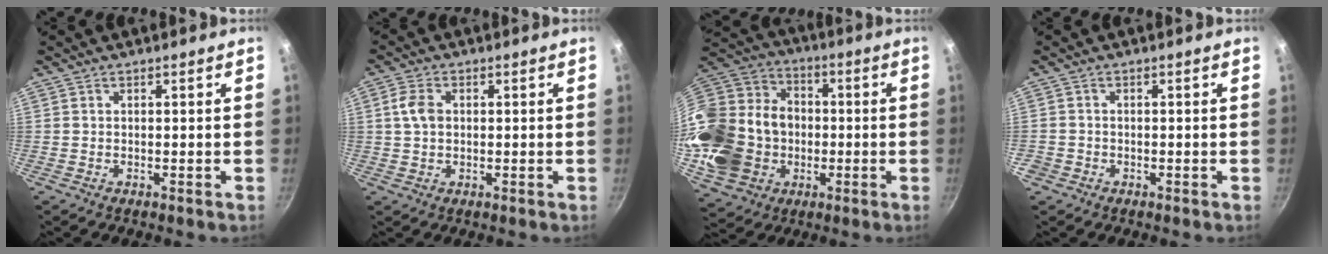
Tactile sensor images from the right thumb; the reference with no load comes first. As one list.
[{"total": 4.5, "force": [0.7, 3.1, 3.1], "torque": [-0.057, 0.006, 0.008]}, {"total": 25.5, "force": [-3.2, 20.8, 14.5], "torque": [-0.281, 0.047, -0.036]}, {"total": 1.7, "force": [-0.9, 1.4, 0.4], "torque": [-0.009, 0.004, -0.014]}]